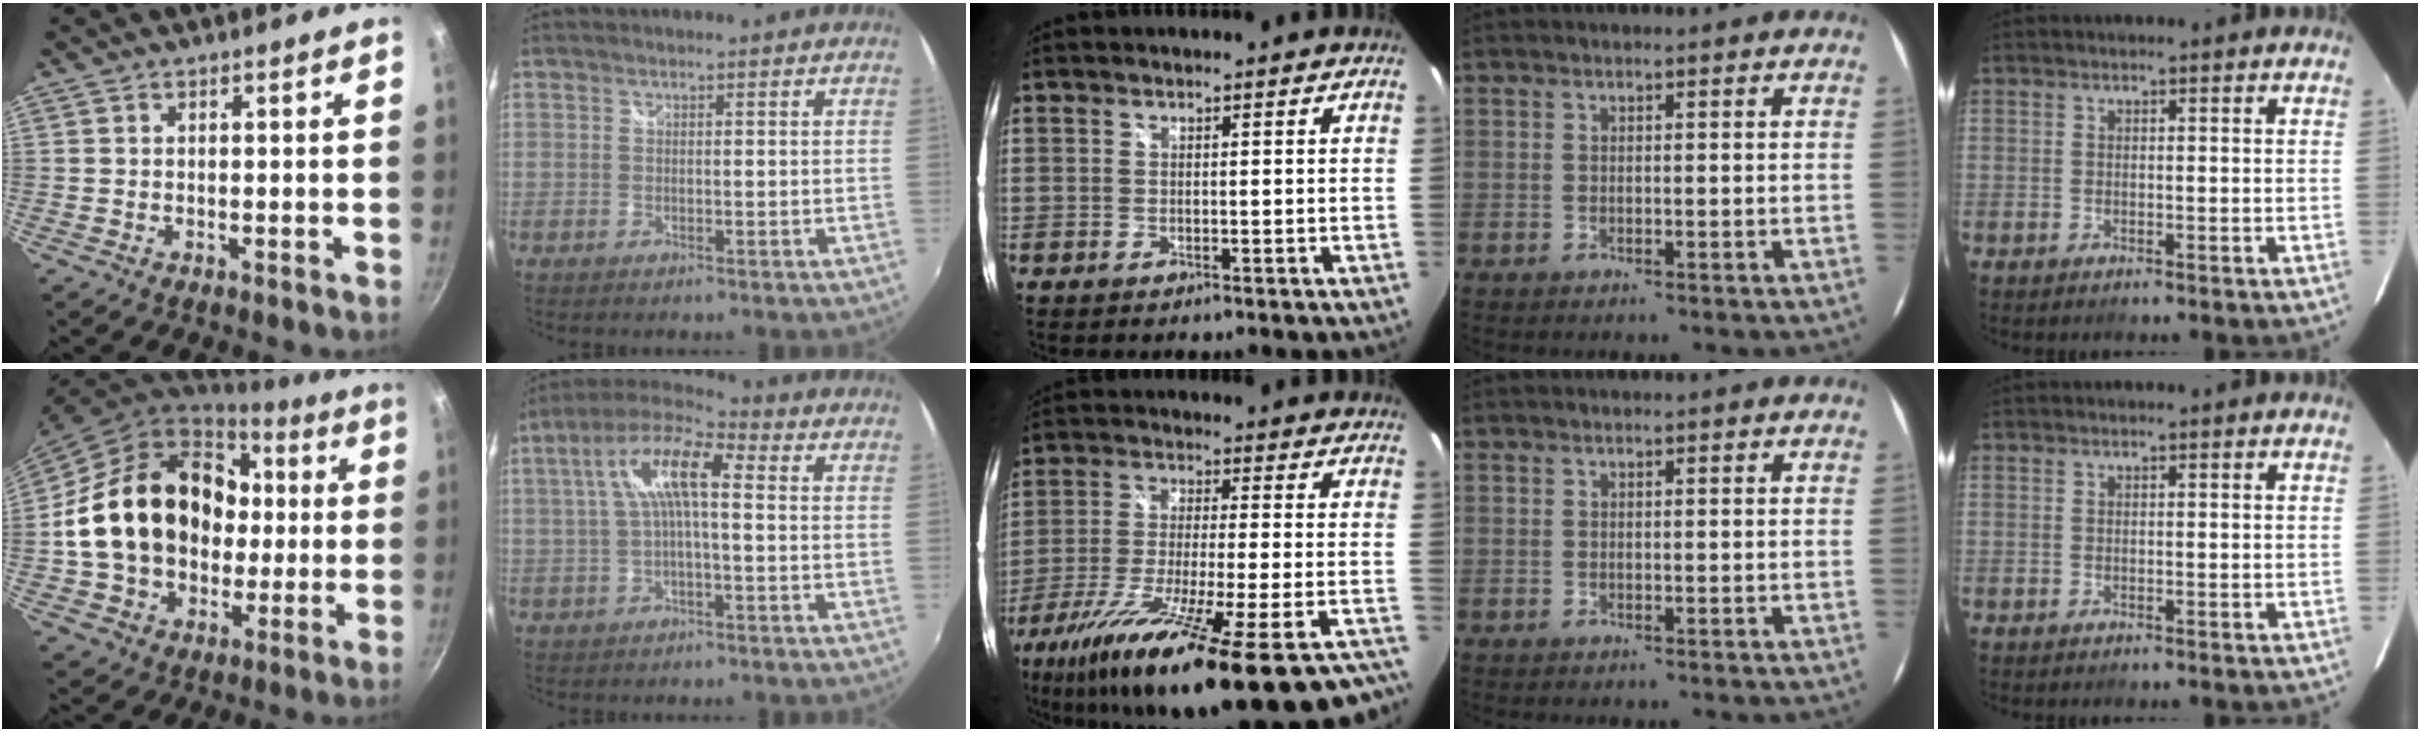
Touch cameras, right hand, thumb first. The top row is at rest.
{"thumb": {"total": 24.4, "force": [1.4, 19.1, 15.1], "torque": [-0.242, 0.042, 0.037]}, "index": {"total": 10.5, "force": [1.0, 3.1, 10.0], "torque": [-0.198, 0.027, 0.015]}, "middle": {"total": 33.4, "force": [-25.0, 5.9, 21.4], "torque": [-0.364, -0.092, -0.370]}}